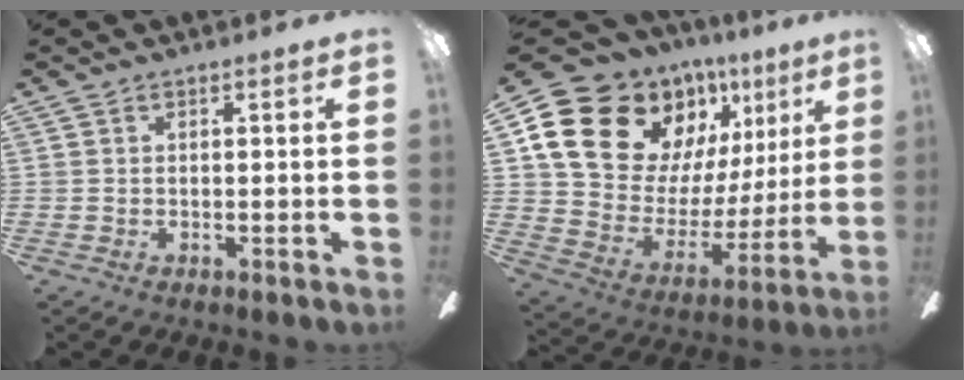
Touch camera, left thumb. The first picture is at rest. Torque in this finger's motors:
{"motor_torque": [2.26, 2.30, 1.39, -1.38, 0.11]}